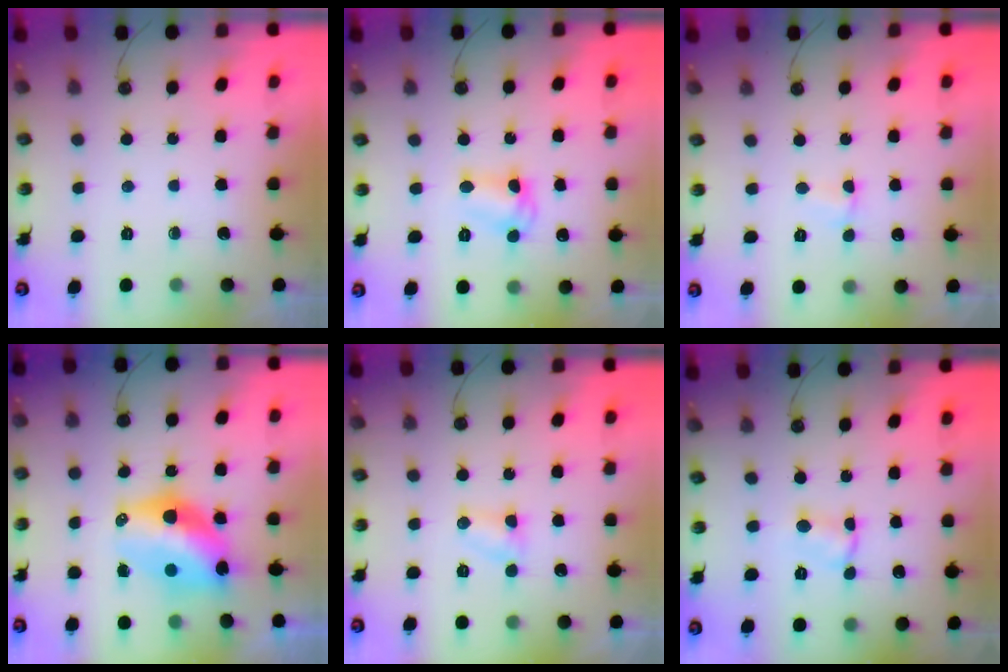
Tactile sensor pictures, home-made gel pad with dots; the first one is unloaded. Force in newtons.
{"total": 7.5, "press": 7.5, "slide": 0.5}
{"total": 1.3, "press": 1.2, "slide": 0.4}
{"total": 13.7, "press": 13.2, "slide": 3.8}
{"total": 3.3, "press": 3.3, "slide": 0.3}
{"total": 1.8, "press": 1.8, "slide": 0.3}